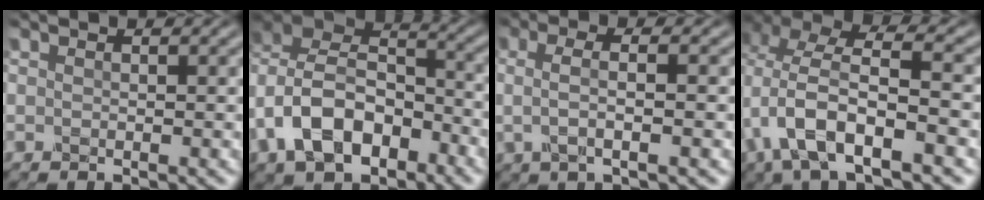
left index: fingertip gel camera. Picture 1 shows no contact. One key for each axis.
{"total": 10.5, "fx": -4.0, "fy": 6.9, "fz": 6.8, "tx": -0.127, "ty": 0.004, "tz": -0.086}
{"total": 3.6, "fx": 0.0, "fy": 1.2, "fz": 3.4, "tx": -0.059, "ty": 0.000, "tz": -0.003}
{"total": 9.1, "fx": -1.5, "fy": 3.7, "fz": 8.2, "tx": -0.159, "ty": 0.012, "tz": -0.037}